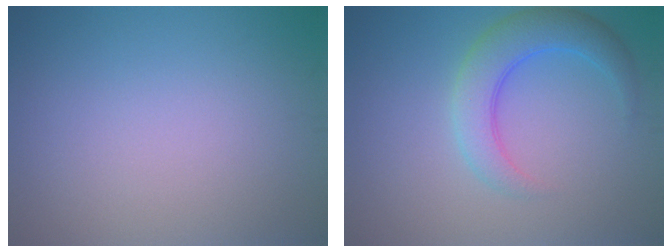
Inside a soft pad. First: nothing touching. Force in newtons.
{"total": 4.6, "press": 4.6, "slide": 0.1}